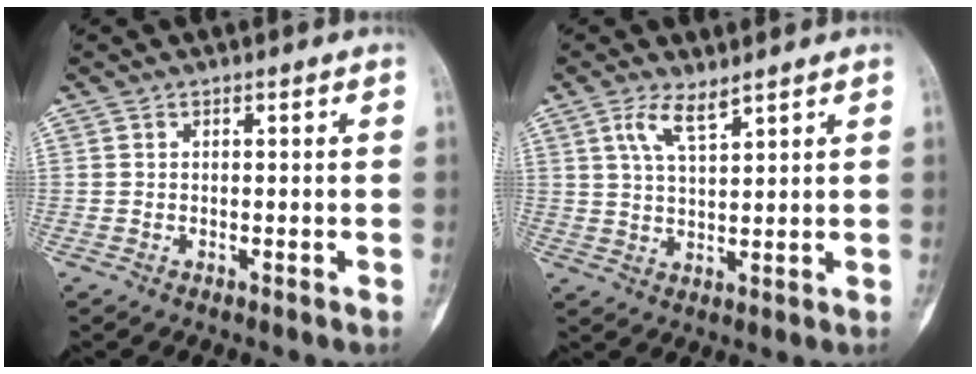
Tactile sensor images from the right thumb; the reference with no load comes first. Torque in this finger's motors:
{"motor_torque": [-0.11, 0.19, 0.18, -0.06, 0.13]}